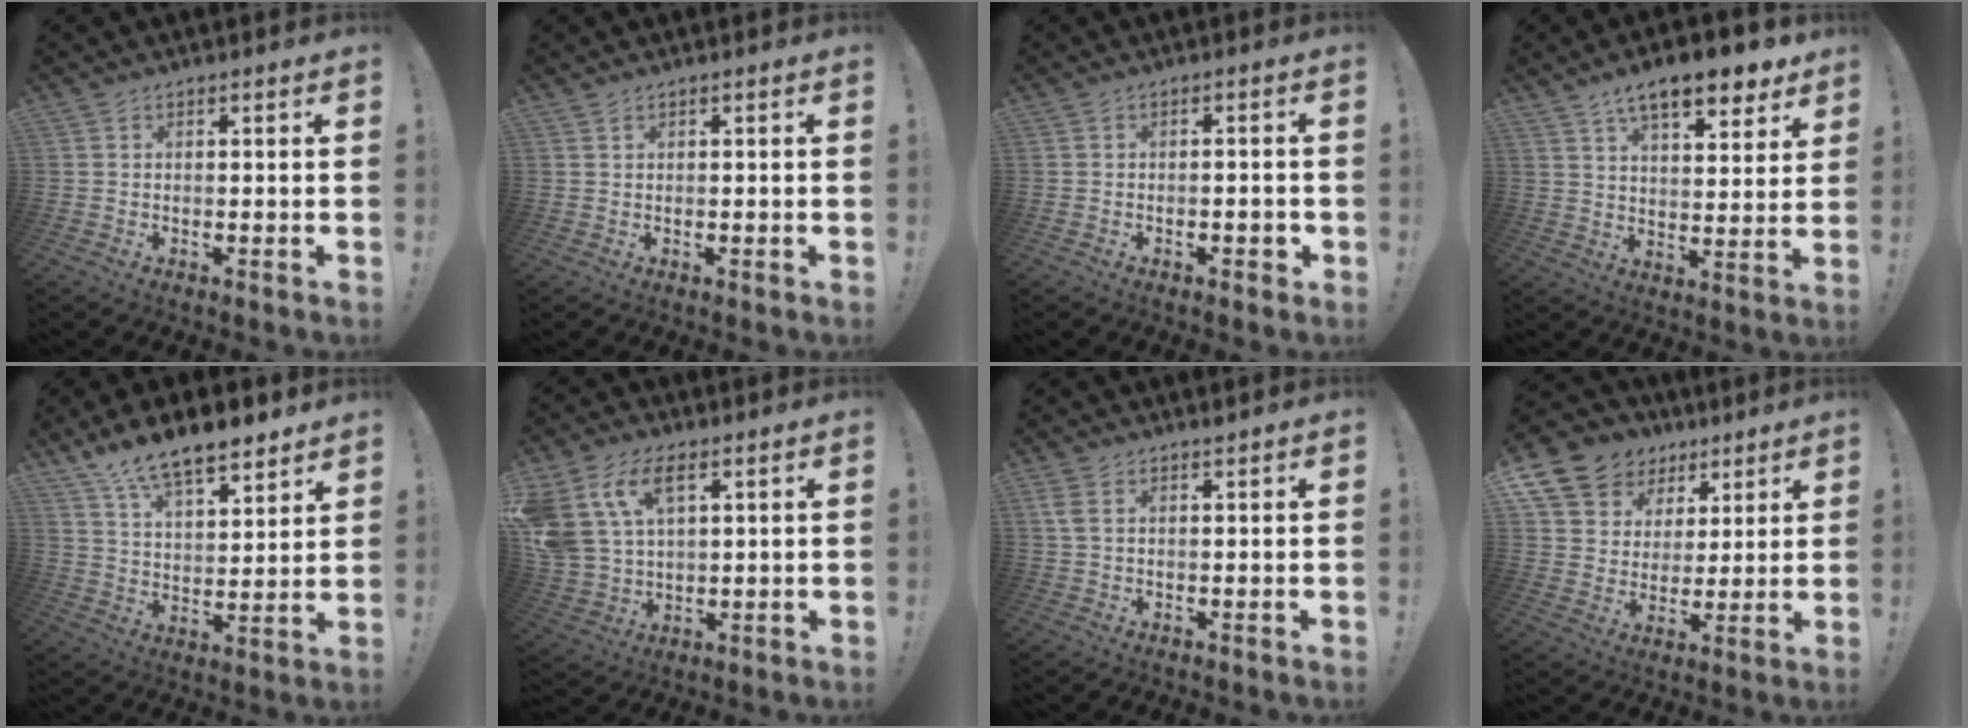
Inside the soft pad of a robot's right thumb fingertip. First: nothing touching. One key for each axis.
{"total": 0.9, "fx": 0.7, "fy": 0.2, "fz": -0.6, "tx": 0.001, "ty": 0.002, "tz": 0.015}
{"total": 1.6, "fx": -0.9, "fy": 1.0, "fz": 1.0, "tx": -0.012, "ty": 0.007, "tz": -0.014}
{"total": 12.4, "fx": 8.4, "fy": 4.2, "fz": 8.1, "tx": -0.123, "ty": -0.048, "tz": 0.141}
{"total": 12.1, "fx": 9.9, "fy": 3.9, "fz": 5.9, "tx": -0.105, "ty": -0.068, "tz": 0.178}
{"total": 14.1, "fx": 6.7, "fy": 8.8, "fz": 8.7, "tx": -0.200, "ty": -0.022, "tz": 0.129}
{"total": 2.6, "fx": 1.7, "fy": 0.7, "fz": 1.9, "tx": -0.034, "ty": -0.006, "tz": 0.029}
{"total": 12.4, "fx": 7.8, "fy": 9.0, "fz": 3.5, "tx": -0.063, "ty": -0.058, "tz": 0.156}